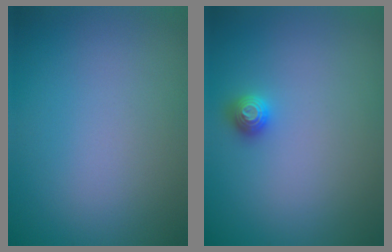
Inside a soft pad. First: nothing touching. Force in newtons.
{"total": 1.3, "press": 1.2, "slide": 0.3}